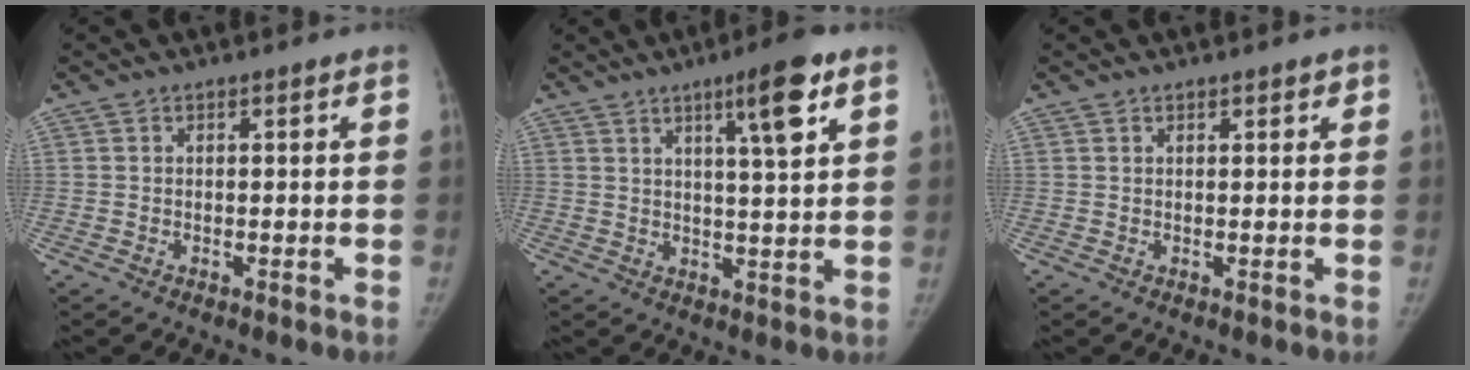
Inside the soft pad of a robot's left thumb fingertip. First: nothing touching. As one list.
[{"total": 8.8, "force": [4.5, 1.1, 7.4], "torque": [-0.110, -0.021, 0.069]}, {"total": 1.1, "force": [0.8, 0.5, 0.6], "torque": [0.000, -0.002, 0.008]}]